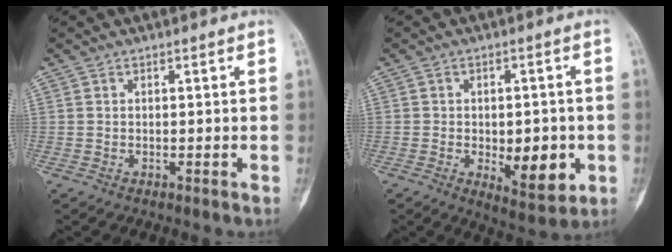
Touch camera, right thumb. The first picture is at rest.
{"total": 9.7, "force": [-2.2, 4.9, 8.0], "torque": [-0.088, -0.002, -0.020]}